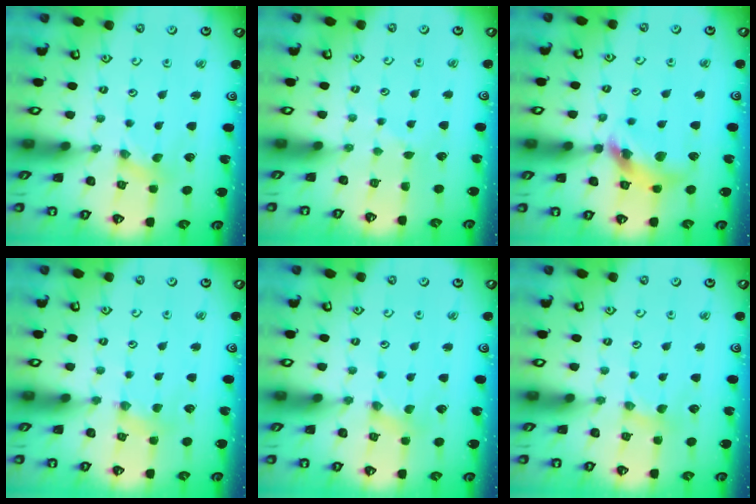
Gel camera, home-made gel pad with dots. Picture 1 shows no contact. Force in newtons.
{"total": 2.5, "press": 2.5, "slide": 0.4}
{"total": 12.9, "press": 12.8, "slide": 1.8}
{"total": 3.7, "press": 3.6, "slide": 0.6}
{"total": 0.0}
{"total": 2.0, "press": 2.0, "slide": 0.3}